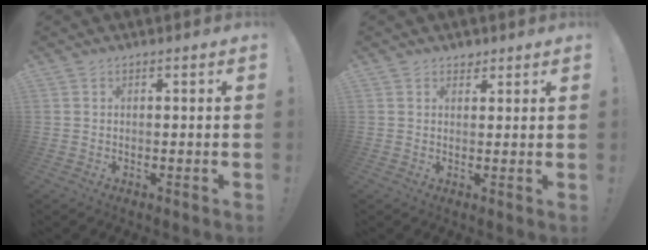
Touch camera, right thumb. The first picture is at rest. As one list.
[{"total": 2.5, "force": [1.9, 1.4, 0.6], "torque": [0.003, -0.010, 0.034]}]